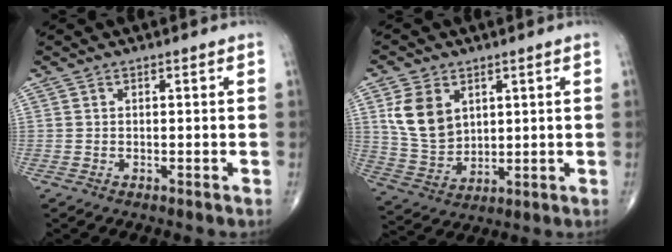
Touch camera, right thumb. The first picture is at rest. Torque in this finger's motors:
{"motor_torque": [1.35, 1.17, 0.47, -0.56, 0.24]}